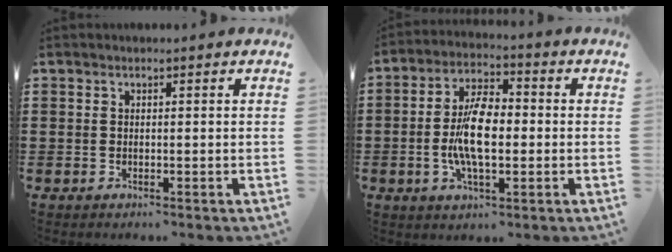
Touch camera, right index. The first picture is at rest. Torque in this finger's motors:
{"motor_torque": [2.14, 0.00, 1.05, 0.21]}